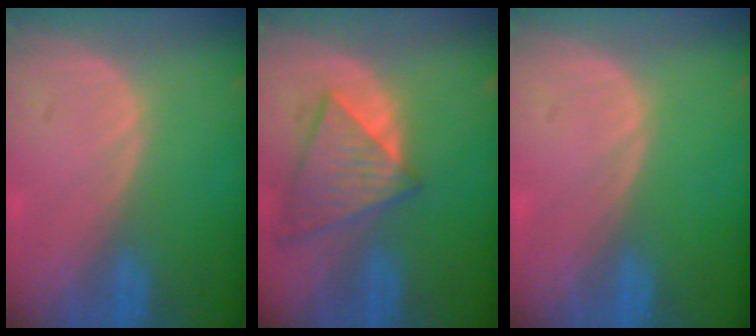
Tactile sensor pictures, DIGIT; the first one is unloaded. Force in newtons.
{"total": 8.0, "press": 7.2, "slide": 3.5}
{"total": 0.0}